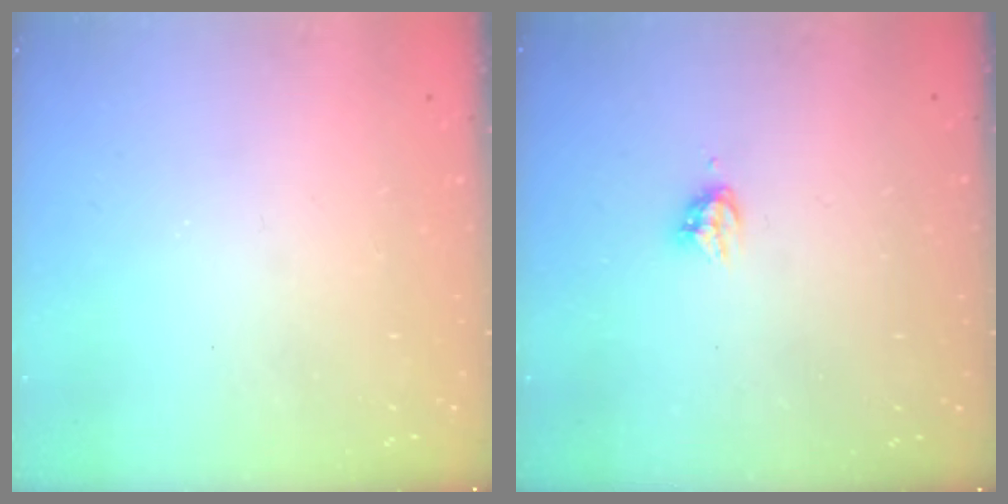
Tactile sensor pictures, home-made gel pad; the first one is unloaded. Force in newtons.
{"total": 4.7, "press": 4.6, "slide": 0.6}